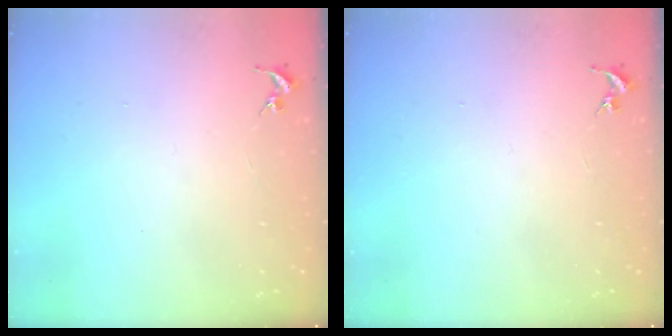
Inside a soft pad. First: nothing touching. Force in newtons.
{"total": 0.0}